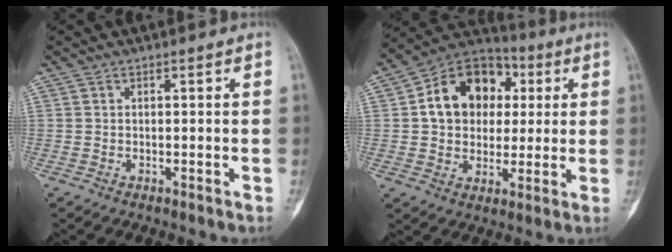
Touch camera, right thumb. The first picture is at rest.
{"total": 16.0, "force": [2.9, 12.4, 9.6], "torque": [-0.114, 0.013, 0.040]}